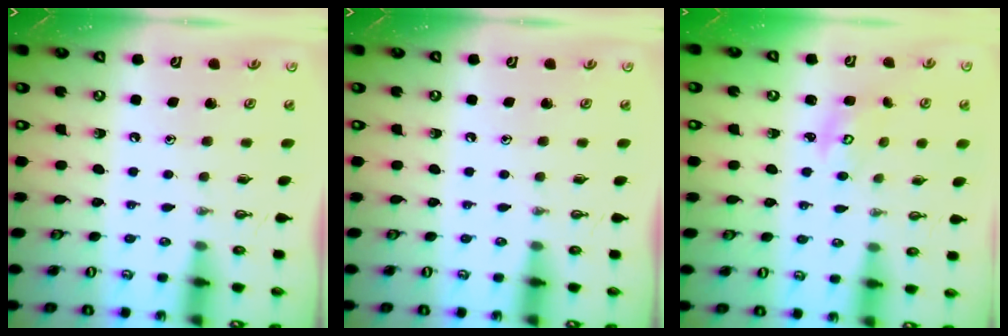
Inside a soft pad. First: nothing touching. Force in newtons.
{"total": 0.0}
{"total": 3.8, "press": 3.8, "slide": 0.5}